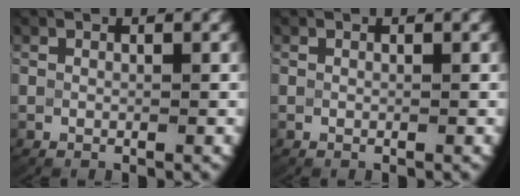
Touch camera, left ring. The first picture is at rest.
{"total": 0.0}